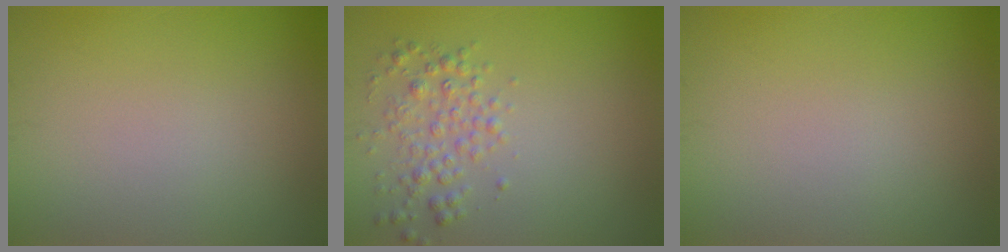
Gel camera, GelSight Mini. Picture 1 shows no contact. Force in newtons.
{"total": 2.5, "press": 2.5, "slide": 0.1}
{"total": 0.0}